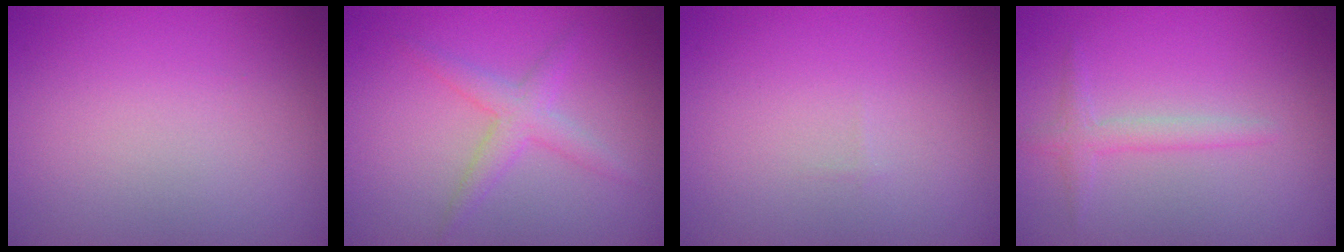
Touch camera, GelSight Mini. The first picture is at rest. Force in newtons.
{"total": 2.4, "press": 2.4, "slide": 0.1}
{"total": 0.0}
{"total": 1.7, "press": 1.7, "slide": 0.1}